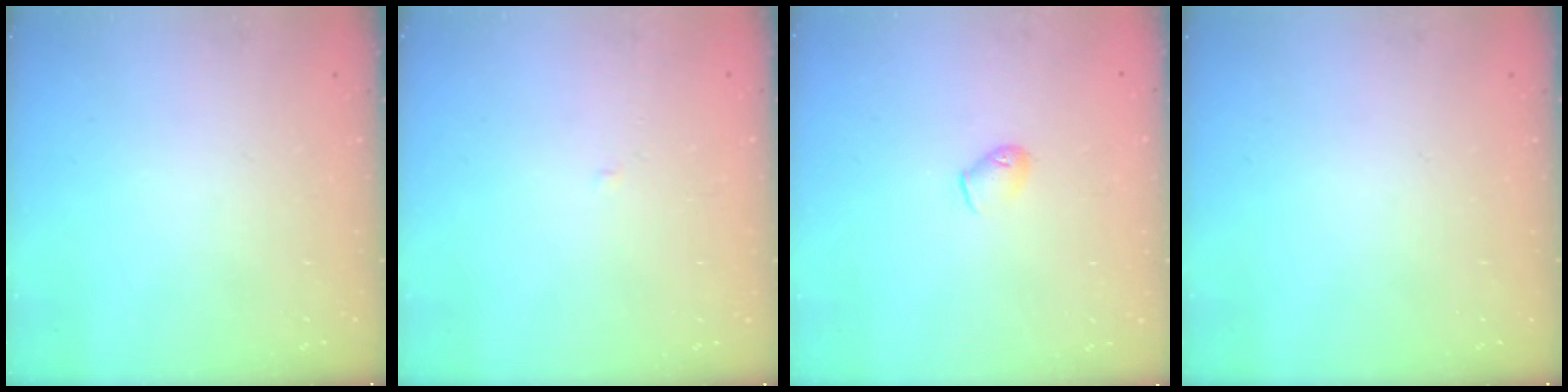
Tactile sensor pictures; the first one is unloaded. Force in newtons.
{"total": 1.9, "press": 1.9, "slide": 0.3}
{"total": 4.1, "press": 4.0, "slide": 0.8}
{"total": 0.0}